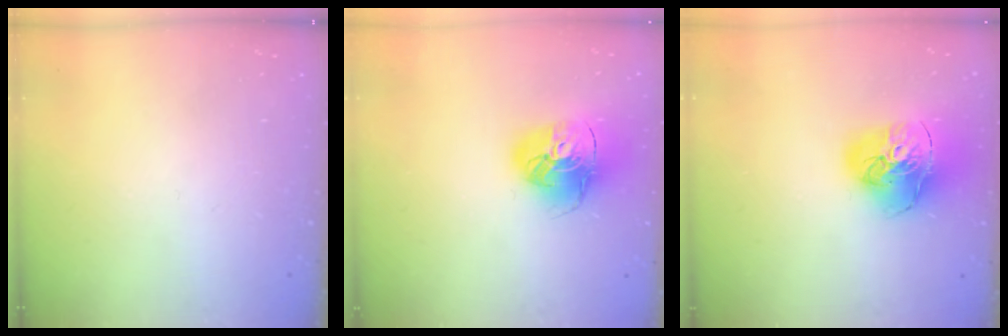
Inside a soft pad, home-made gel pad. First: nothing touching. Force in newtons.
{"total": 14.4, "press": 14.3, "slide": 1.8}
{"total": 18.6, "press": 18.5, "slide": 2.0}